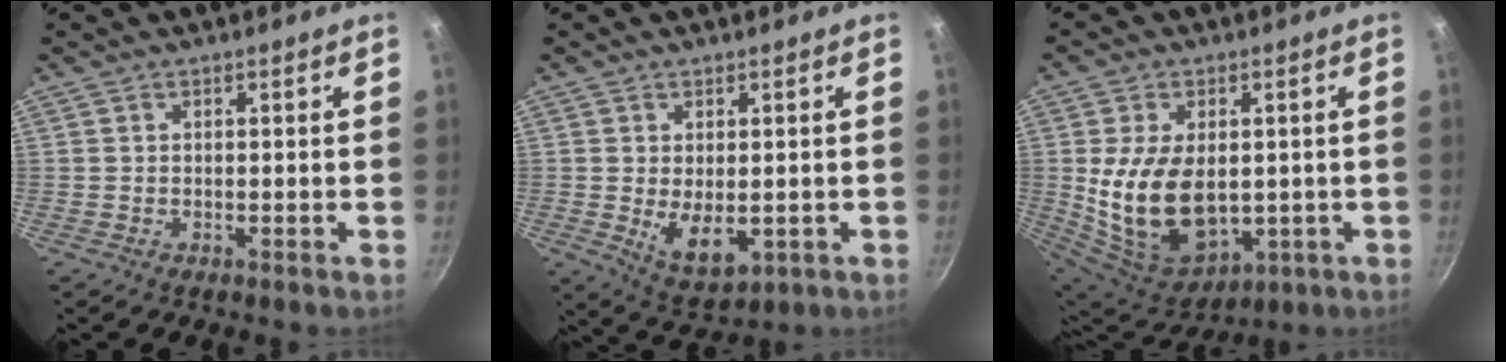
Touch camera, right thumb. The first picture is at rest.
{"total": 7.6, "force": [-0.7, 4.4, 6.2], "torque": [-0.090, -0.020, 0.008]}
{"total": 17.5, "force": [-0.2, 11.2, 13.4], "torque": [-0.230, -0.023, 0.021]}